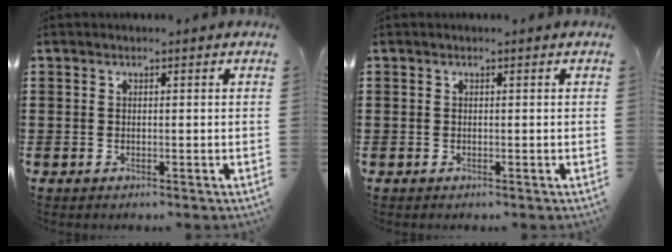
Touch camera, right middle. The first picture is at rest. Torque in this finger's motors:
{"motor_torque": [-0.05, -0.08, 0.00, 0.01]}